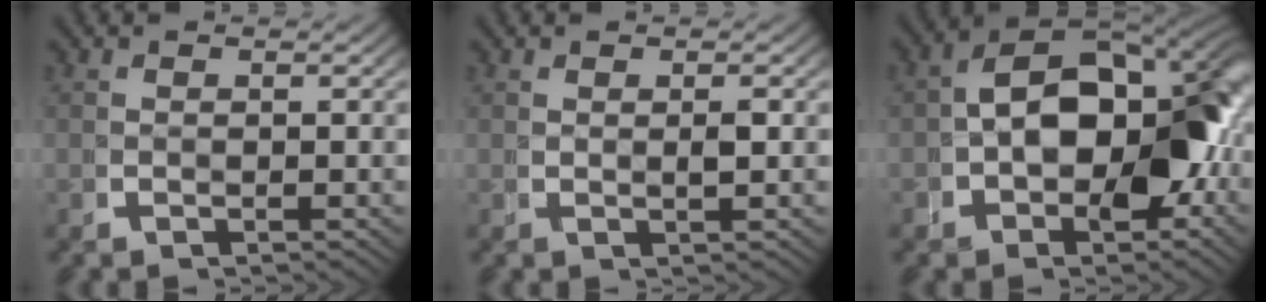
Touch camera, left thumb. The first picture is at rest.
{"total": 0.6, "force": [0.4, -0.1, 0.4], "torque": [-0.005, 0.009, 0.006]}
{"total": 13.7, "force": [-0.2, 8.8, 10.5], "torque": [-0.144, -0.005, -0.008]}